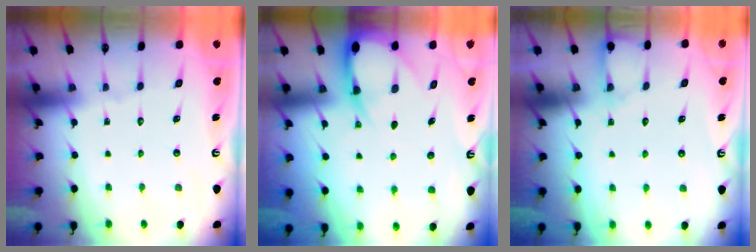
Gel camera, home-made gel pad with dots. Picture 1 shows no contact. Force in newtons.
{"total": 7.1, "press": 7.1, "slide": 0.8}
{"total": 6.3, "press": 6.3, "slide": 0.6}